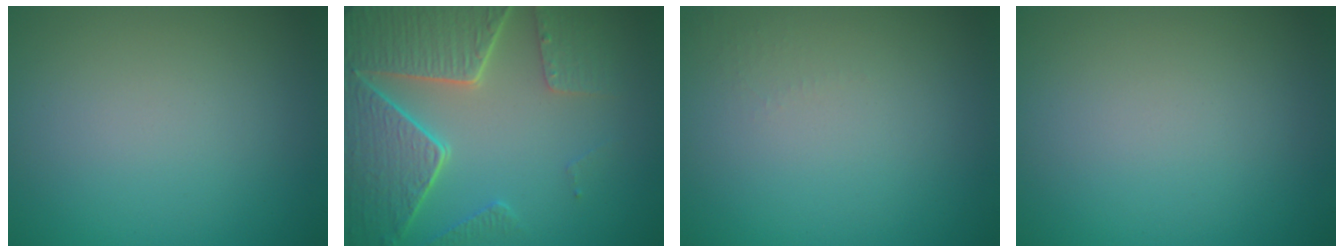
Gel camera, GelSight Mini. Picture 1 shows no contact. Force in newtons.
{"total": 8.3, "press": 6.2, "slide": 5.6}
{"total": 0.6, "press": 0.6, "slide": 0.3}
{"total": 0.0}